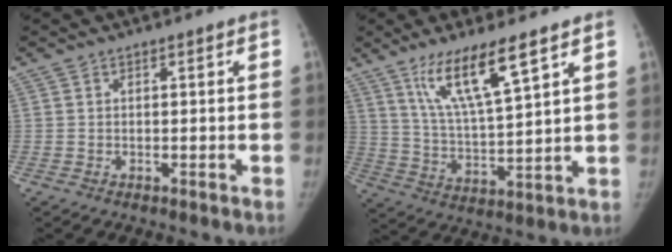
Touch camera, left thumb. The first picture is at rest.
{"total": 12.5, "force": [7.8, 2.0, 9.6], "torque": [-0.174, -0.042, 0.155]}